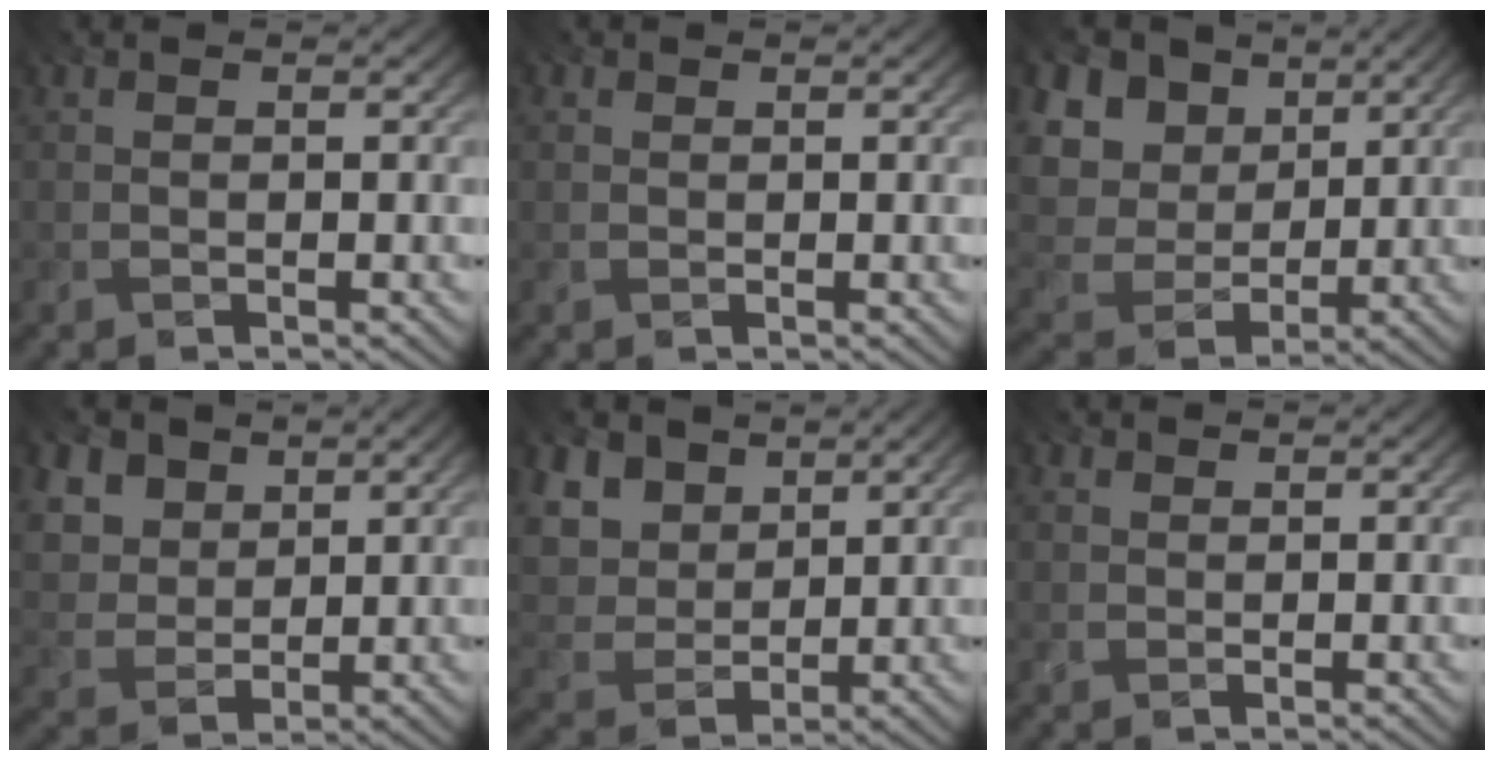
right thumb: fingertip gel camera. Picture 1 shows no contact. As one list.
[{"total": 0.8, "force": [0.4, 0.6, 0.2], "torque": [-0.006, 0.000, 0.009]}, {"total": 12.5, "force": [4.3, 10.1, 6.0], "torque": [-0.213, 0.043, 0.096]}, {"total": 7.6, "force": [3.7, 5.8, 3.4], "torque": [-0.132, -0.010, 0.085]}, {"total": 8.5, "force": [4.0, 6.3, 4.0], "torque": [-0.153, 0.010, 0.087]}, {"total": 1.1, "force": [0.6, 0.9, 0.3], "torque": [-0.008, -0.001, 0.015]}]